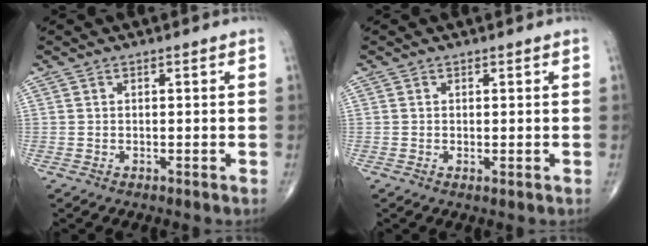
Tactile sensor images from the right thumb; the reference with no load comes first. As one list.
[{"total": 0.6, "force": [0.0, 0.2, 0.6], "torque": [-0.013, -0.004, -0.001]}]